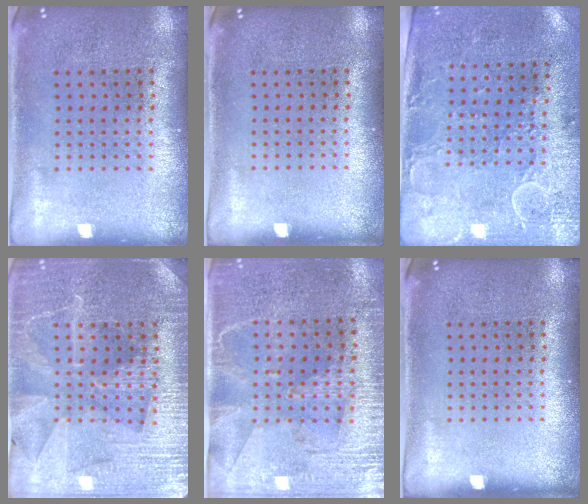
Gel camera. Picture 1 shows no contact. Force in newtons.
{"total": 0.0}
{"total": 2.9, "press": 2.3, "slide": 1.7}
{"total": 3.8, "press": 3.7, "slide": 1.2}
{"total": 3.0, "press": 2.7, "slide": 1.3}
{"total": 0.0}